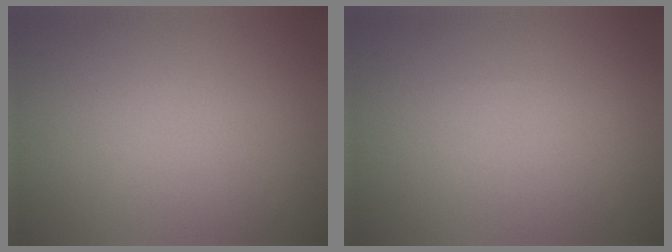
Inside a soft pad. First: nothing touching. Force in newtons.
{"total": 0.0}